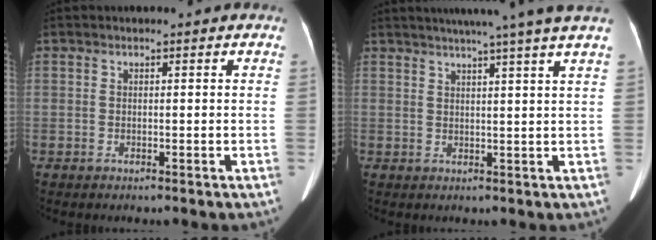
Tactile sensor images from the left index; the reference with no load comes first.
{"total": 12.4, "force": [10.0, -1.9, 7.2], "torque": [-0.107, 0.002, 0.115]}